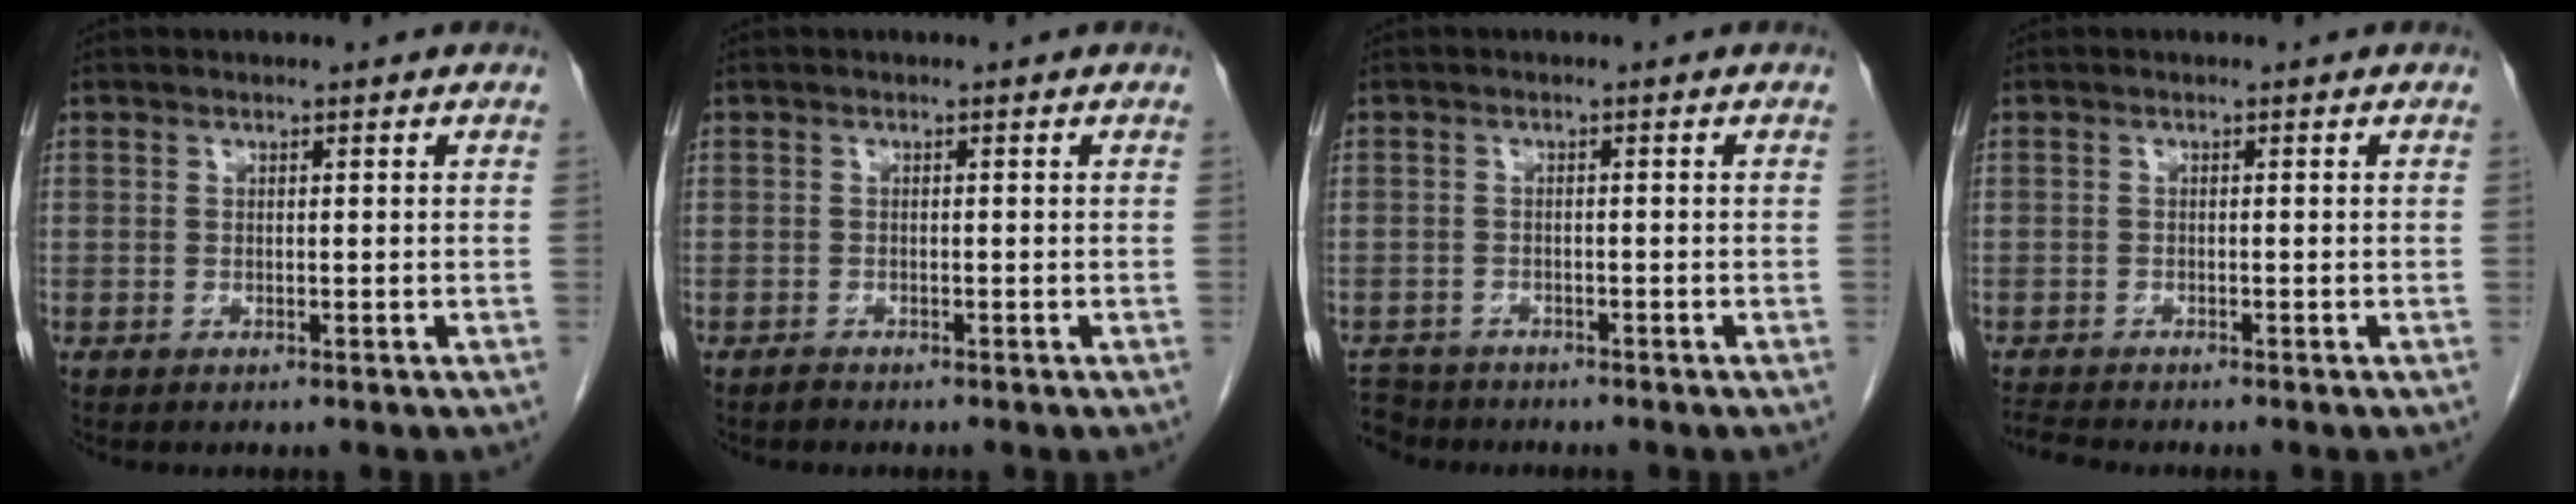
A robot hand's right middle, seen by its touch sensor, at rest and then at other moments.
{"total": 0.6, "force": [-0.6, 0.2, 0.0], "torque": [-0.005, -0.001, -0.012]}
{"total": 4.5, "force": [-4.2, 1.8, -0.2], "torque": [0.002, -0.008, -0.075]}
{"total": 2.0, "force": [-1.9, -0.3, 0.2], "torque": [-0.013, -0.013, -0.036]}